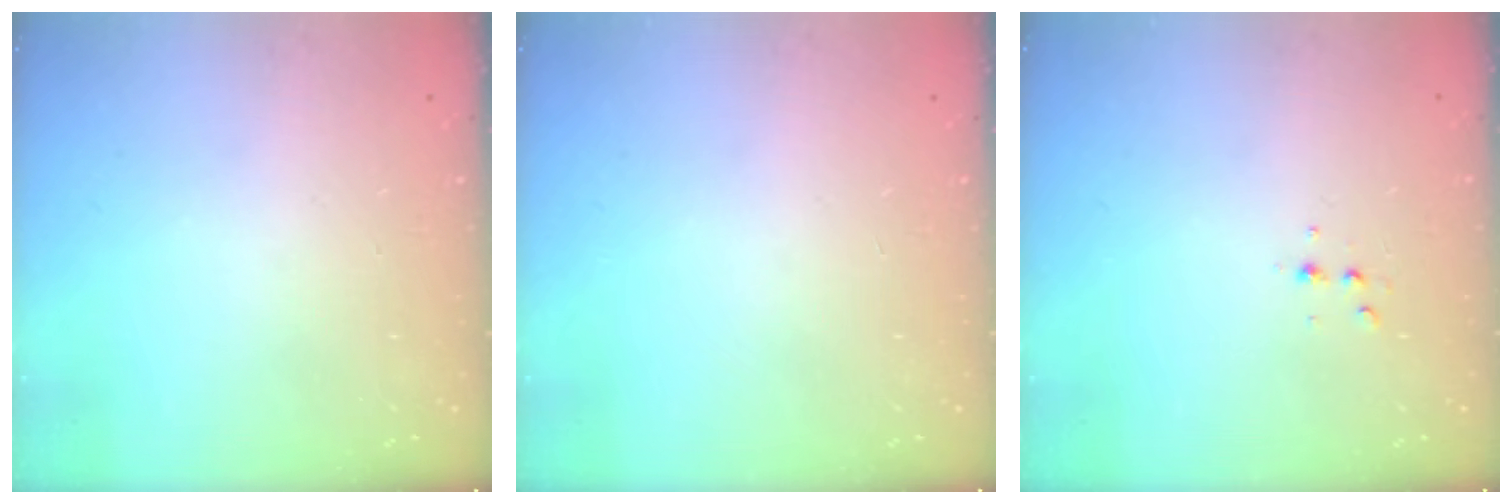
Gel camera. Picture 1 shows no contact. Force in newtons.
{"total": 0.0}
{"total": 3.7, "press": 3.5, "slide": 1.1}